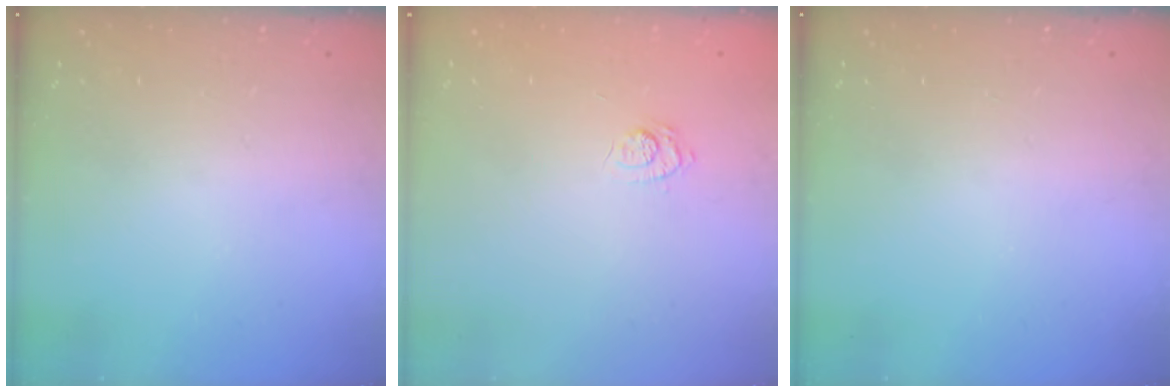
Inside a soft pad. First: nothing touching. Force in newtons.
{"total": 5.0, "press": 4.8, "slide": 1.4}
{"total": 0.0}